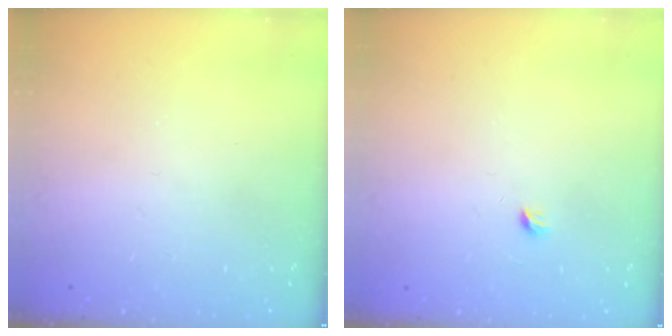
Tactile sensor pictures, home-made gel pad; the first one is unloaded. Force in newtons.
{"total": 2.9, "press": 2.9, "slide": 0.4}